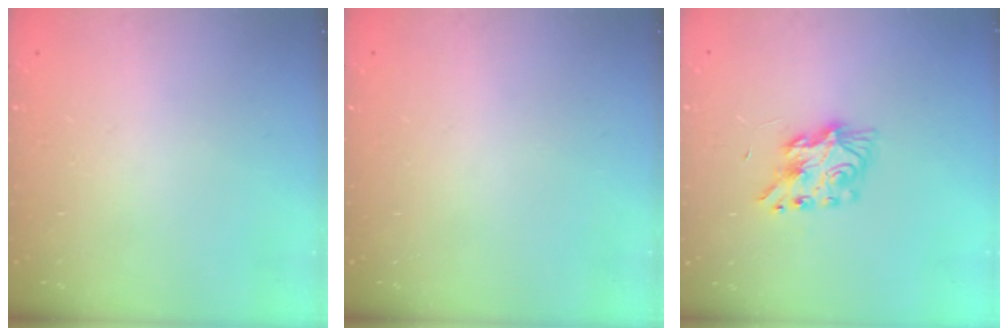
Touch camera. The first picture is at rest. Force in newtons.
{"total": 0.0}
{"total": 7.9, "press": 7.9, "slide": 0.7}